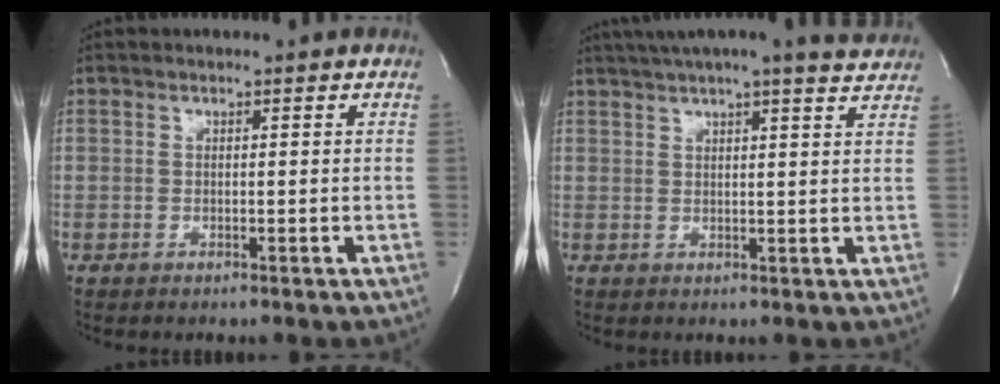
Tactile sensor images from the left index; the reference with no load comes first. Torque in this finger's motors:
{"motor_torque": [0.94, -1.11, 0.57, 0.05]}